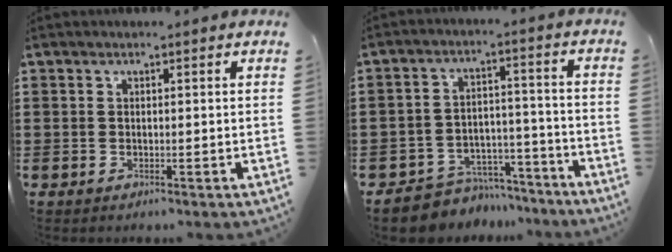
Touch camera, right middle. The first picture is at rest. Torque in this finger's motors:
{"motor_torque": [2.14, 0.00, 0.14, 0.02]}